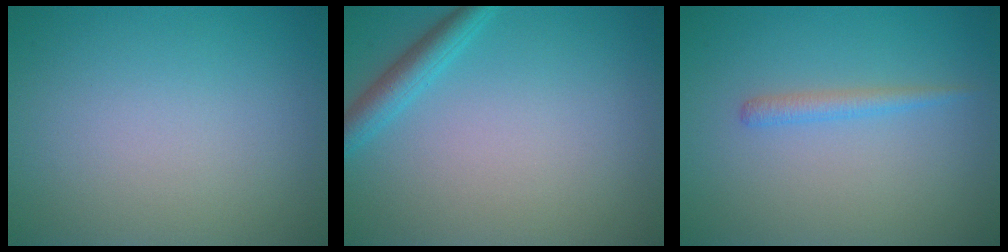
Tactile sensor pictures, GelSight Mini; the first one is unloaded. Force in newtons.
{"total": 2.4, "press": 2.4, "slide": 0.1}
{"total": 1.3, "press": 1.3, "slide": 0.1}